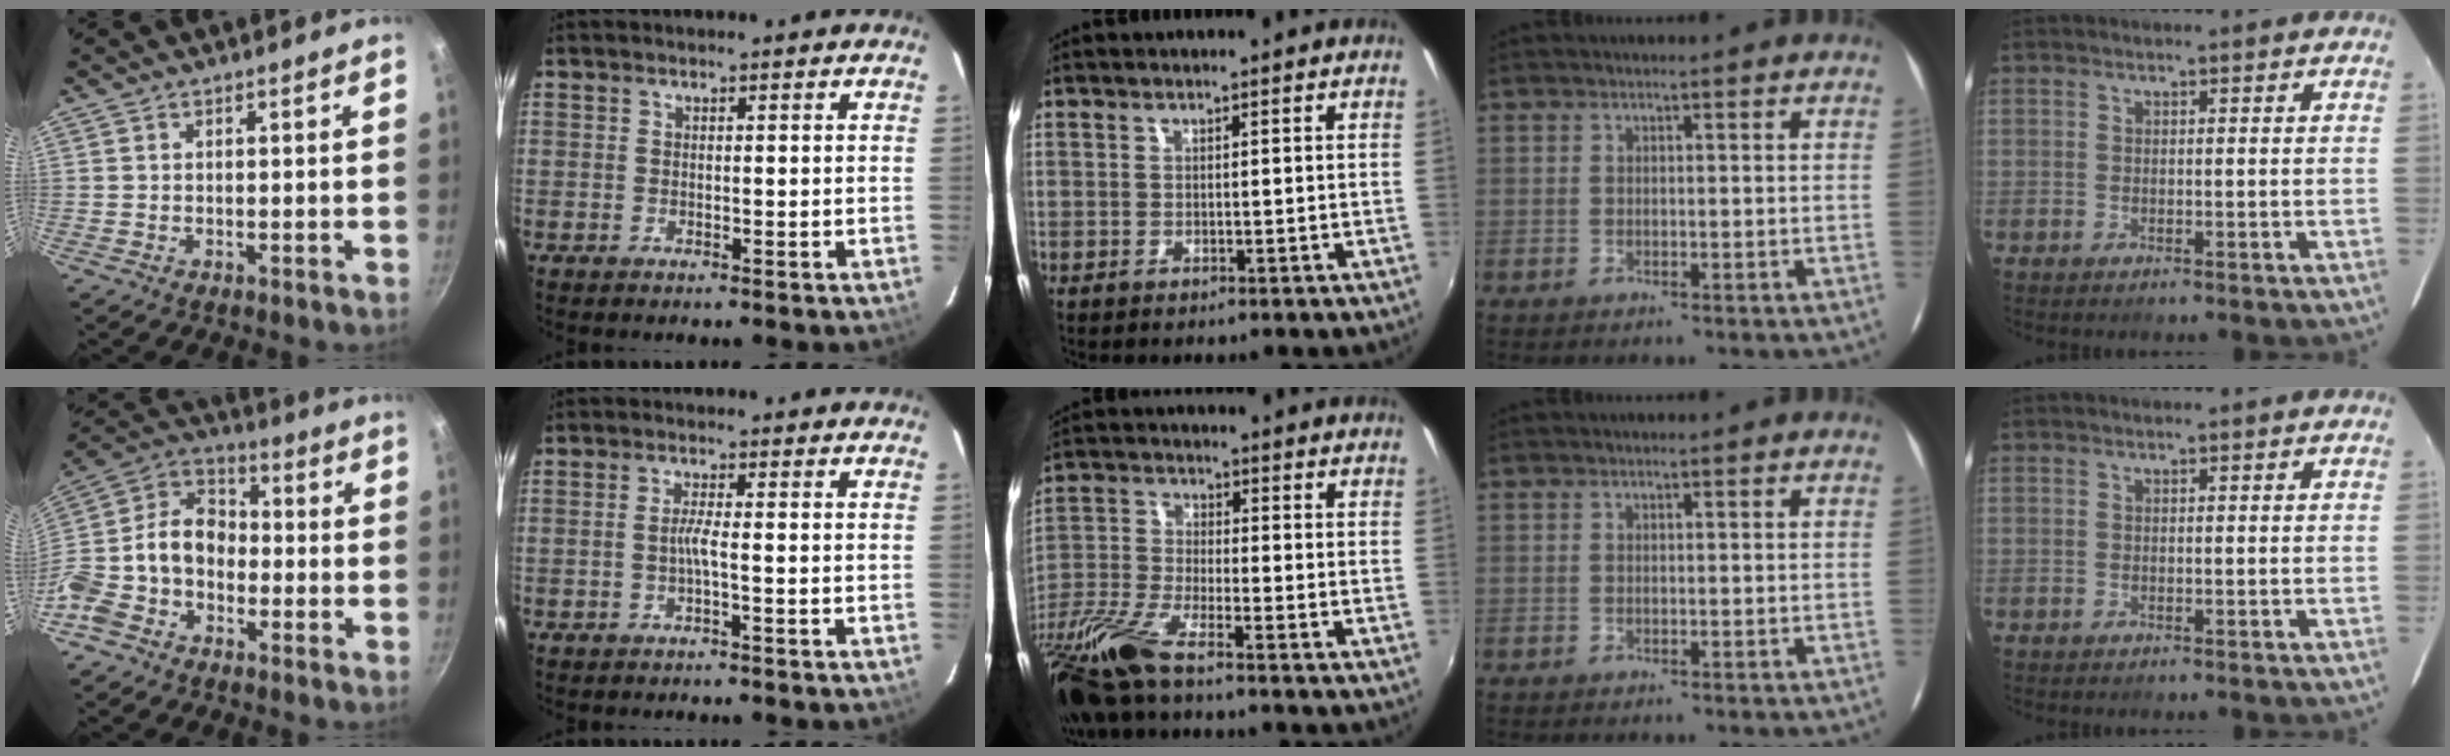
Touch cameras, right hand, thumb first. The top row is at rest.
{"thumb": {"total": 16.8, "force": [-2.8, 12.9, 10.4], "torque": [-0.195, 0.068, -0.073]}, "index": {"total": 1.9, "force": [-0.9, -0.5, 1.6], "torque": [-0.034, 0.000, -0.017]}, "middle": {"total": 13.6, "force": [-10.3, 1.7, 8.8], "torque": [-0.194, -0.040, -0.203]}}